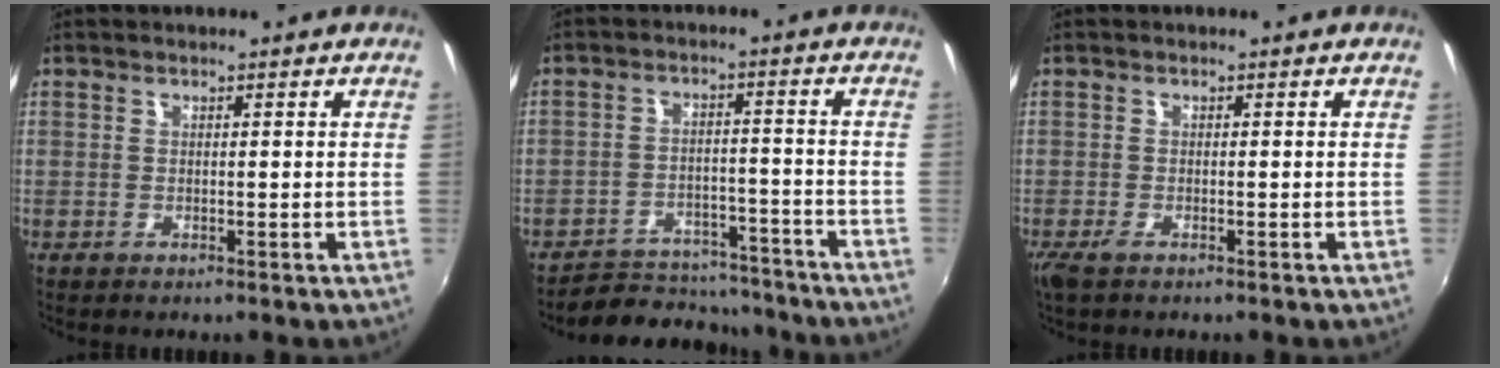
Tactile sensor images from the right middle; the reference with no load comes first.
{"total": 12.8, "force": [-11.6, 4.8, 2.8], "torque": [-0.071, 0.025, -0.152]}
{"total": 2.0, "force": [-1.4, 0.6, 1.3], "torque": [-0.028, -0.009, -0.025]}